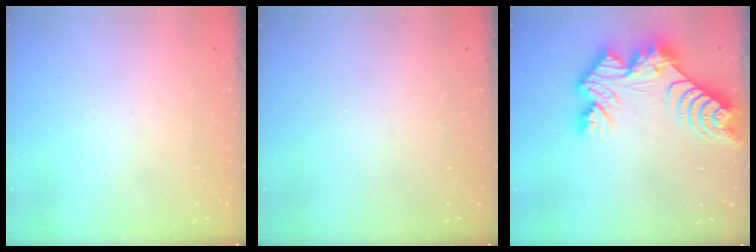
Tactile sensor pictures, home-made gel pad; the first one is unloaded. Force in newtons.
{"total": 0.0}
{"total": 14.5, "press": 14.4, "slide": 1.2}